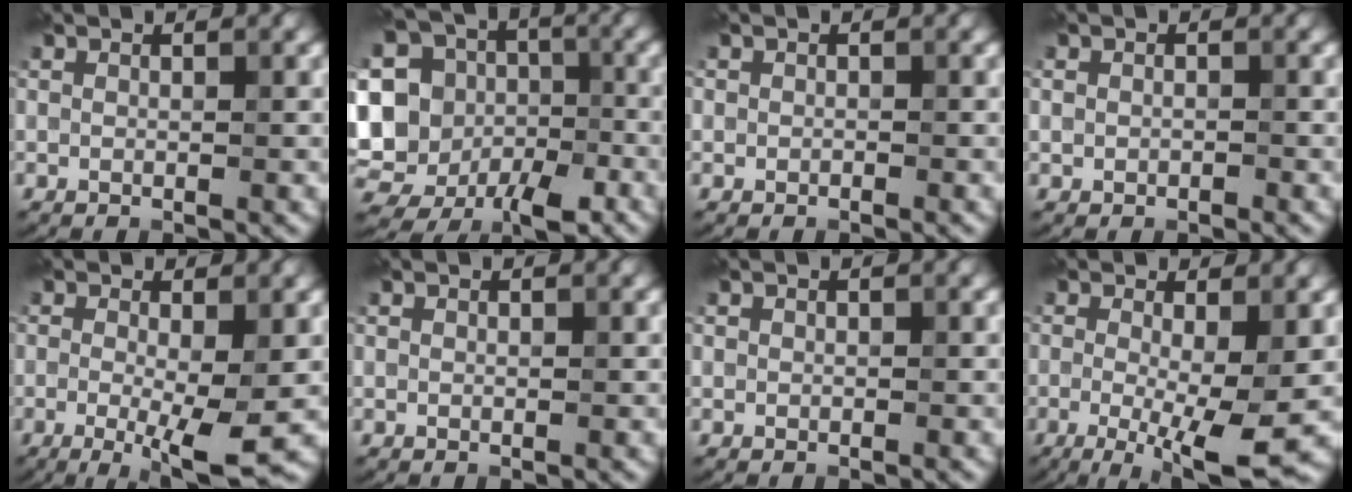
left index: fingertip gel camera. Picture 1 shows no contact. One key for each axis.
{"total": 16.6, "fx": -2.3, "fy": 14.5, "fz": 7.8, "tx": -0.225, "ty": 0.002, "tz": -0.035}
{"total": 0.6, "fx": -0.2, "fy": 0.5, "fz": 0.0, "tx": 0.007, "ty": -0.004, "tz": -0.006}
{"total": 0.8, "fx": -0.2, "fy": 0.7, "fz": 0.3, "tx": -0.001, "ty": -0.004, "tz": -0.006}
{"total": 5.5, "fx": -1.0, "fy": 1.0, "fz": 5.3, "tx": -0.089, "ty": -0.019, "tz": -0.015}
{"total": 0.0}
{"total": 0.0}
{"total": 7.3, "fx": -1.3, "fy": 1.6, "fz": 7.1, "tx": -0.122, "ty": -0.021, "tz": -0.018}